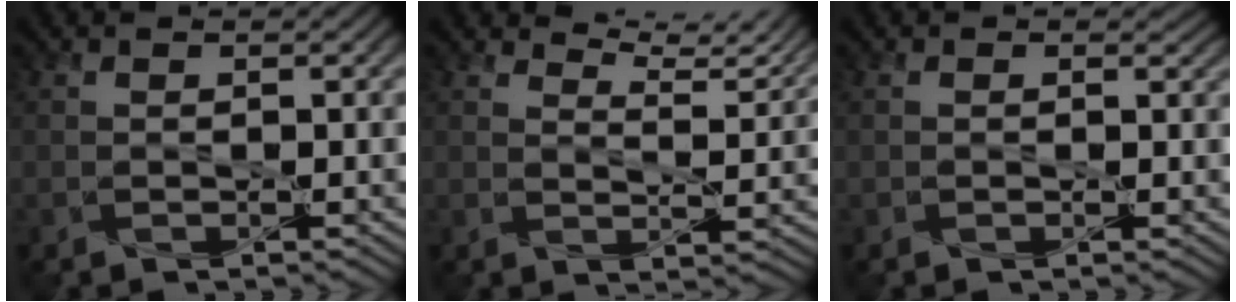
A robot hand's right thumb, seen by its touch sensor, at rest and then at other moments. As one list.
[{"total": 6.4, "force": [5.5, 1.4, 3.0], "torque": [-0.064, 0.006, 0.085]}, {"total": 0.7, "force": [0.3, 0.6, 0.1], "torque": [-0.004, -0.004, 0.003]}]